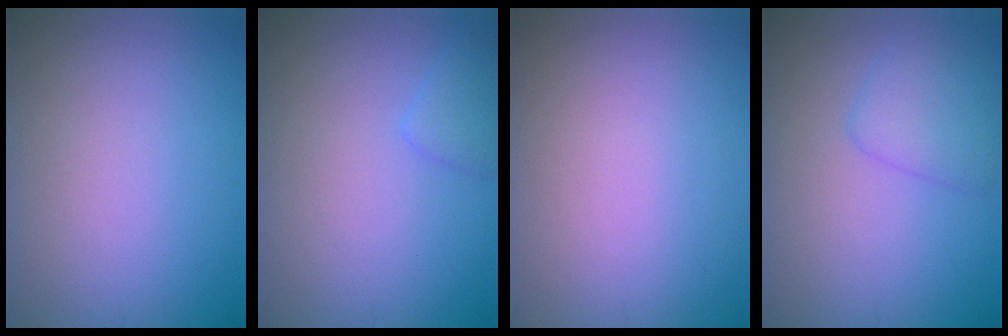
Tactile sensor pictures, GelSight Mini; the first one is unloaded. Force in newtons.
{"total": 1.4, "press": 1.4, "slide": 0.1}
{"total": 0.0}
{"total": 2.6, "press": 2.6, "slide": 0.0}